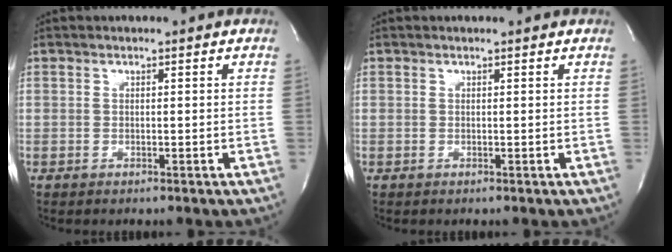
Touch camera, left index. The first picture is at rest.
{"total": 0.9, "force": [0.8, 0.1, 0.1], "torque": [-0.010, 0.004, 0.010]}